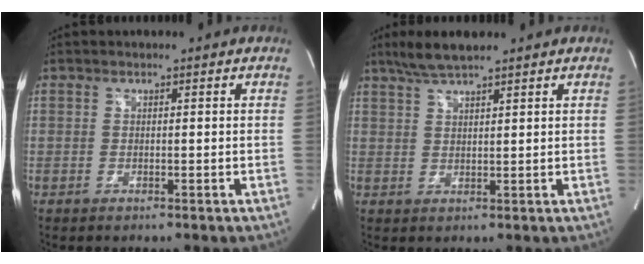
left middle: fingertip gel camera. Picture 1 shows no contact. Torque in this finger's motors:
{"motor_torque": [0.16, 0.11, -0.04, 0.01]}